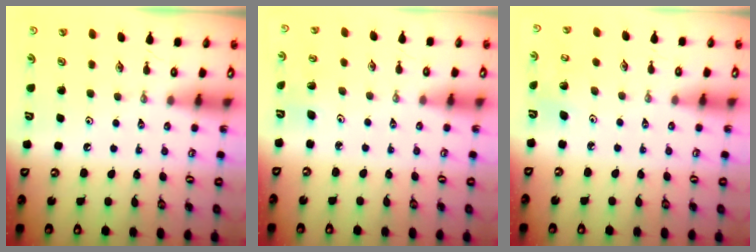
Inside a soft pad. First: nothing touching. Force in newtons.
{"total": 2.6, "press": 2.5, "slide": 0.9}
{"total": 4.2, "press": 4.1, "slide": 0.9}